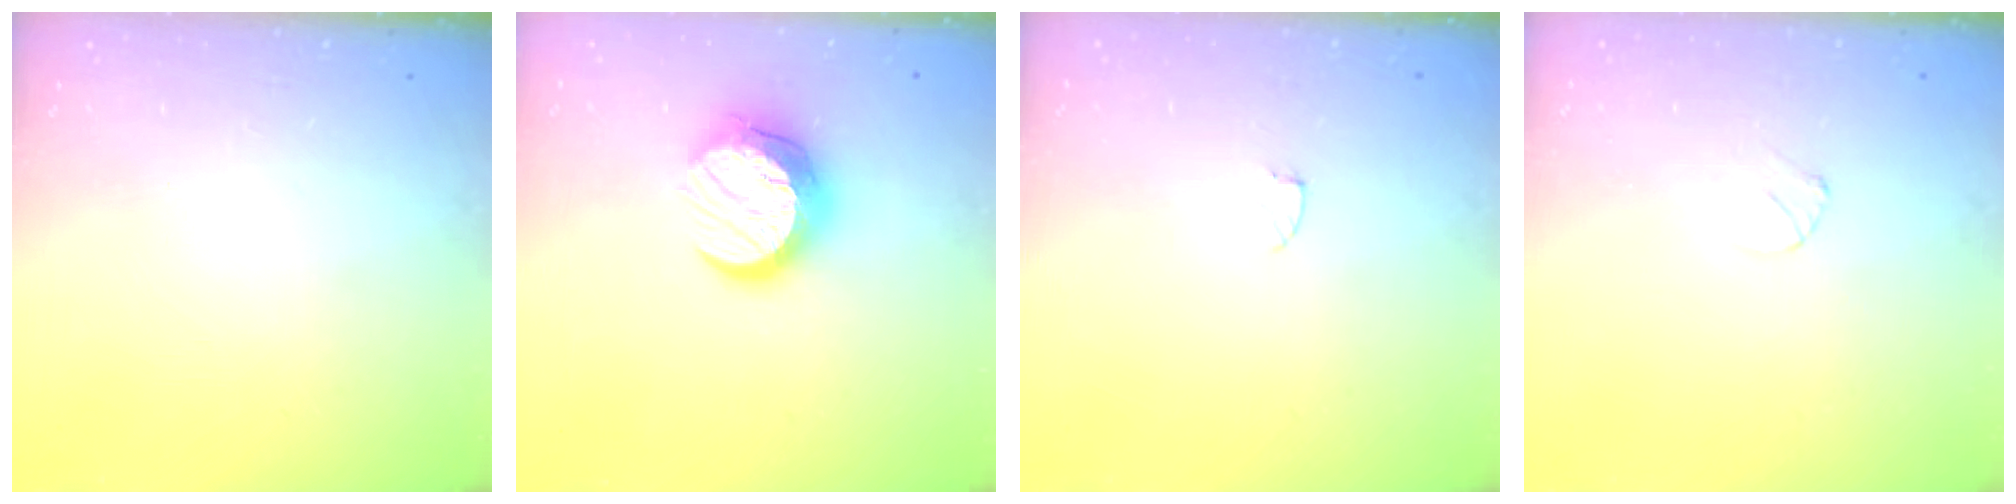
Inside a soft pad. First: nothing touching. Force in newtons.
{"total": 12.5, "press": 12.5, "slide": 0.9}
{"total": 2.6, "press": 2.6, "slide": 0.2}
{"total": 3.6, "press": 3.6, "slide": 0.2}